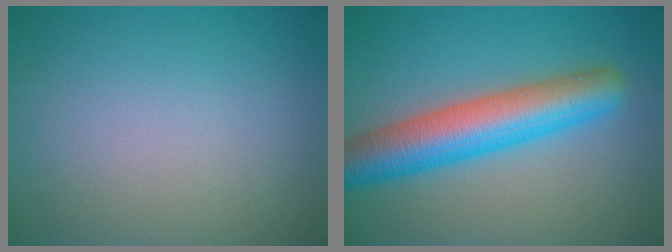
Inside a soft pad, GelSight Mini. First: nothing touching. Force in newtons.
{"total": 7.8, "press": 7.8, "slide": 0.2}